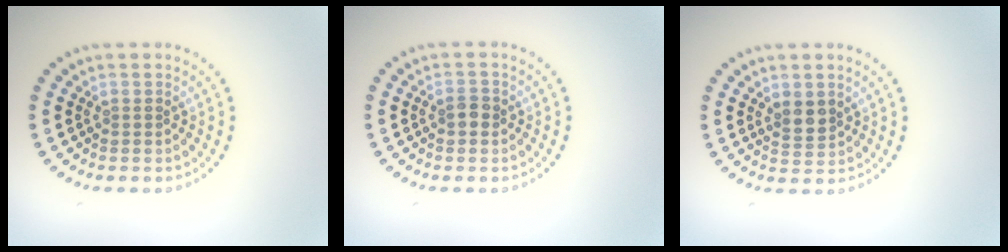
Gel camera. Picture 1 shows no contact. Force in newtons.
{"total": 1.3, "press": 1.3, "slide": 0.2}
{"total": 1.9, "press": 1.7, "slide": 0.8}